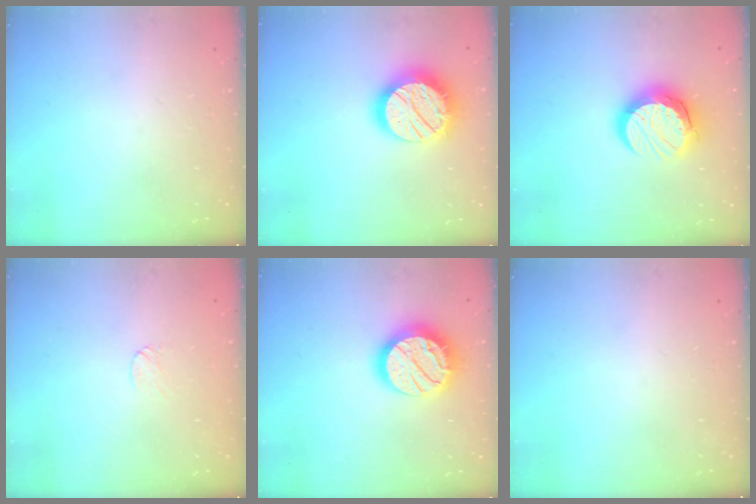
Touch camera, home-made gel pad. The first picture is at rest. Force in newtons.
{"total": 18.7, "press": 18.7, "slide": 1.1}
{"total": 13.1, "press": 13.1, "slide": 1.2}
{"total": 3.1, "press": 3.1, "slide": 0.3}
{"total": 17.6, "press": 17.5, "slide": 1.2}
{"total": 0.0}